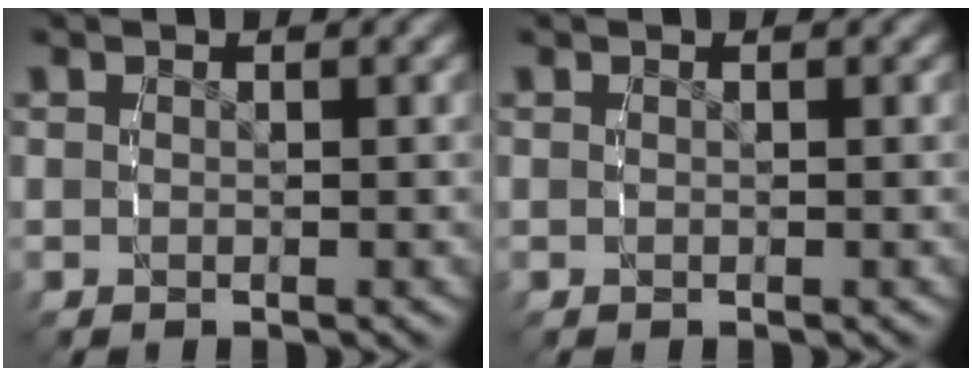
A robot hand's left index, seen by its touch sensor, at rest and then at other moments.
{"total": 0.0}